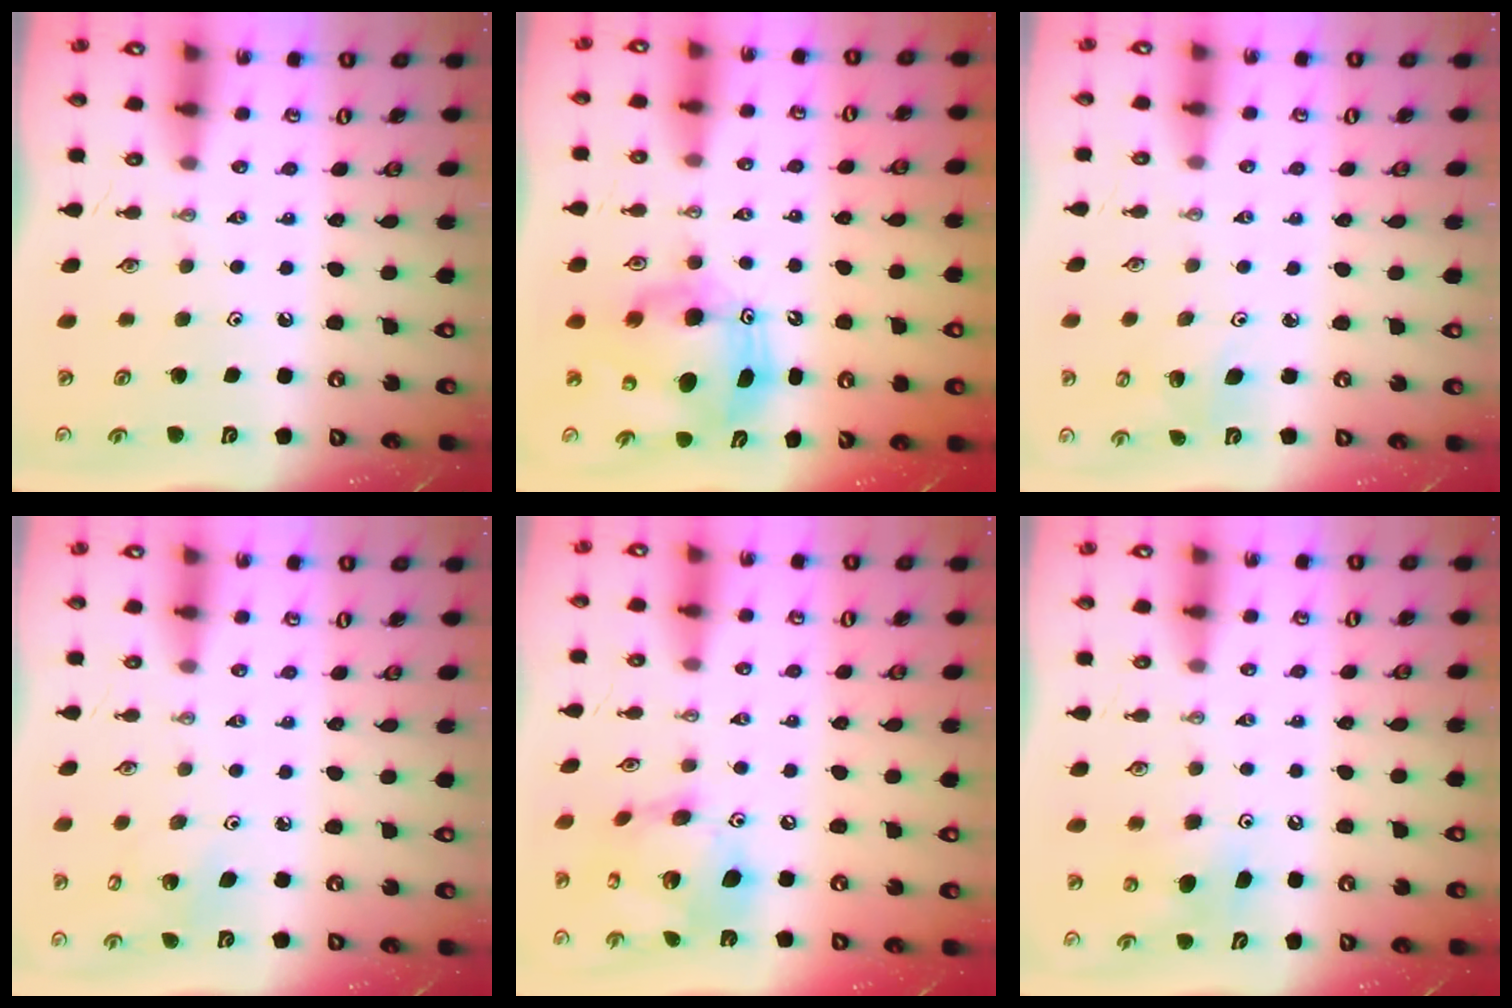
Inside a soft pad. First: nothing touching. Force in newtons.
{"total": 11.4, "press": 11.3, "slide": 1.0}
{"total": 3.5, "press": 3.2, "slide": 1.4}
{"total": 5.7, "press": 5.7, "slide": 0.4}
{"total": 16.4, "press": 16.3, "slide": 1.7}
{"total": 6.4, "press": 6.1, "slide": 2.0}